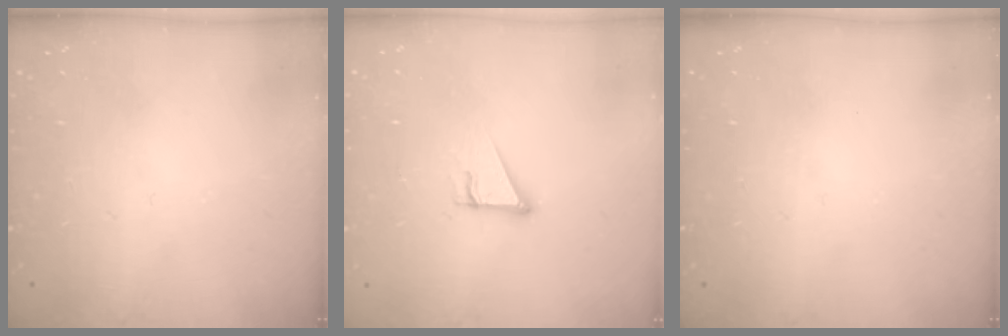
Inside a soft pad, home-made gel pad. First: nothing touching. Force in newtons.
{"total": 3.8, "press": 3.8, "slide": 0.2}
{"total": 0.0}